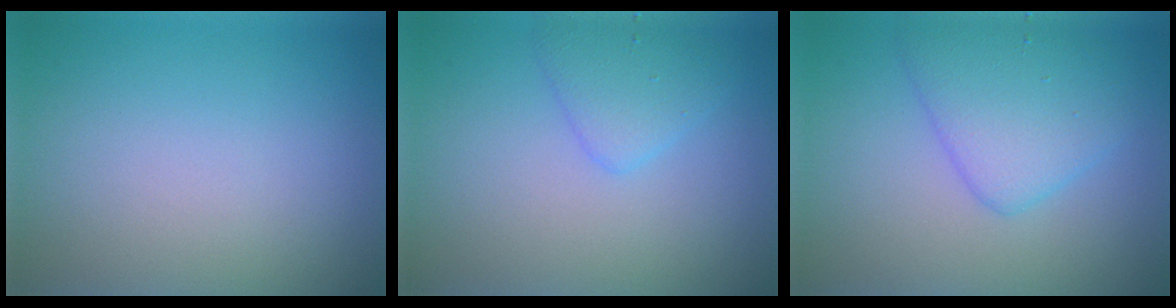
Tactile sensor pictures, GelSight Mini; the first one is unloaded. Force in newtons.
{"total": 2.3, "press": 2.3, "slide": 0.0}
{"total": 4.5, "press": 4.5, "slide": 0.2}